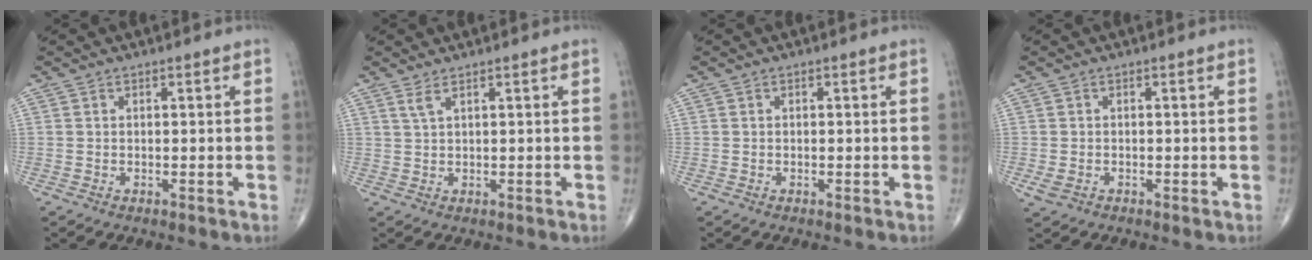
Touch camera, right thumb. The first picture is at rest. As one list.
[{"total": 1.7, "force": [1.1, 0.2, 1.3], "torque": [-0.033, -0.001, 0.028]}, {"total": 0.0}, {"total": 2.0, "force": [-0.7, 1.4, 1.2], "torque": [-0.027, 0.000, -0.010]}]